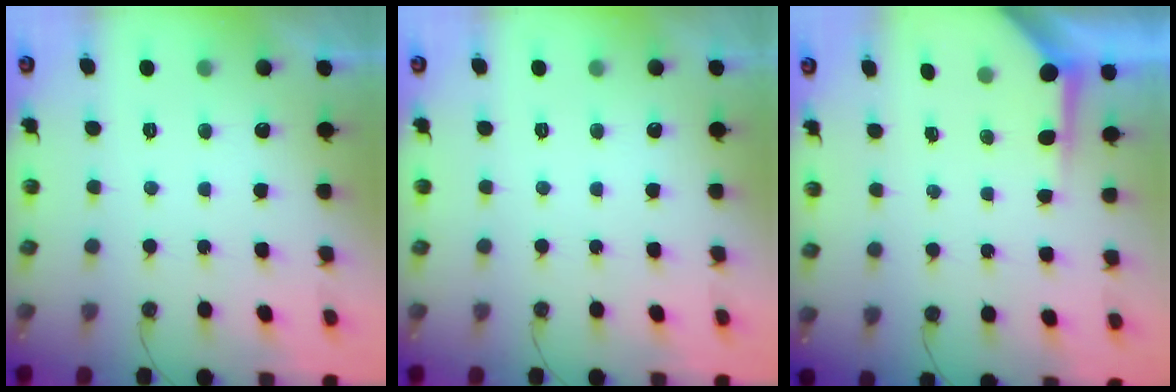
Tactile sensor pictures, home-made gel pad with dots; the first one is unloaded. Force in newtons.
{"total": 0.0}
{"total": 3.8, "press": 3.8, "slide": 0.2}